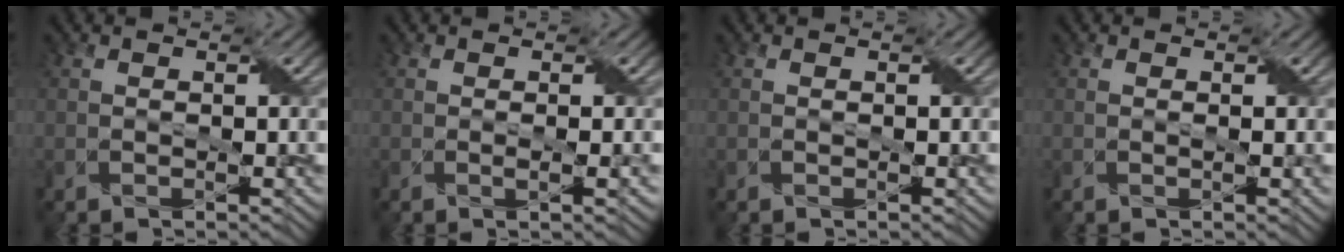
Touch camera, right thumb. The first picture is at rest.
{"total": 1.6, "force": [0.0, 0.2, 1.5], "torque": [-0.029, 0.003, -0.002]}
{"total": 0.0}
{"total": 0.9, "force": [0.2, 0.0, 0.9], "torque": [-0.017, 0.002, 0.001]}